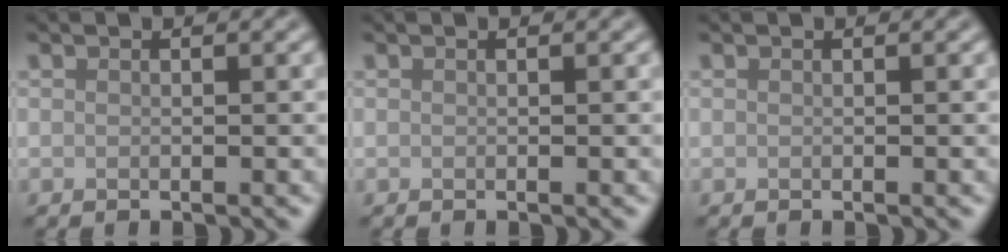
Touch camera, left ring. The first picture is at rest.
{"total": 0.0}
{"total": 0.0}